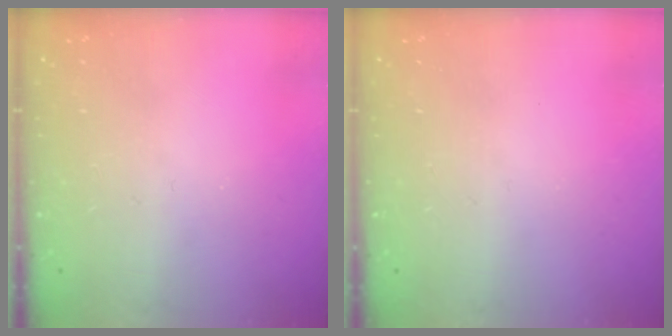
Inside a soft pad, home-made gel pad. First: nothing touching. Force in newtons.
{"total": 0.0}